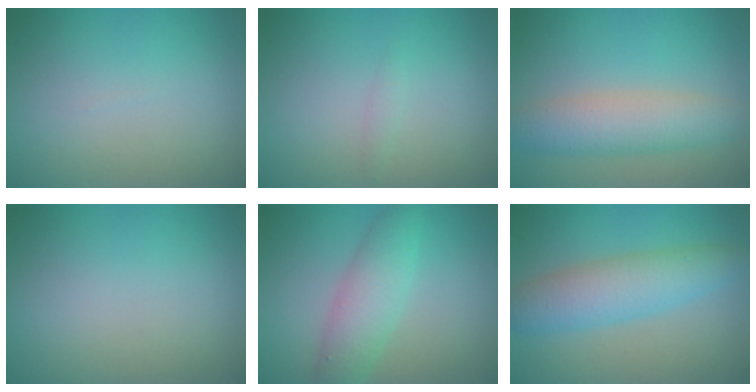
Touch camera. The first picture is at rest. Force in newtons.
{"total": 0.6, "press": 0.6, "slide": 0.0}
{"total": 4.6, "press": 4.6, "slide": 0.1}
{"total": 0.0}
{"total": 4.1, "press": 4.1, "slide": 0.1}
{"total": 4.6, "press": 4.6, "slide": 0.1}